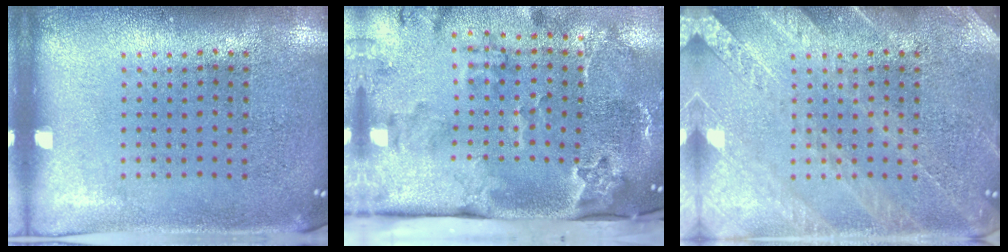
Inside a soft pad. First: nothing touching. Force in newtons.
{"total": 3.7, "press": 2.5, "slide": 2.7}
{"total": 3.4, "press": 3.3, "slide": 0.4}